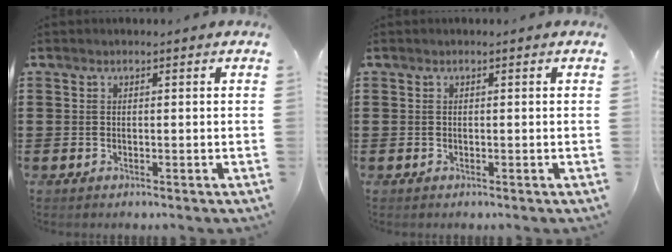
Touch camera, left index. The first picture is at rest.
{"total": 0.0}